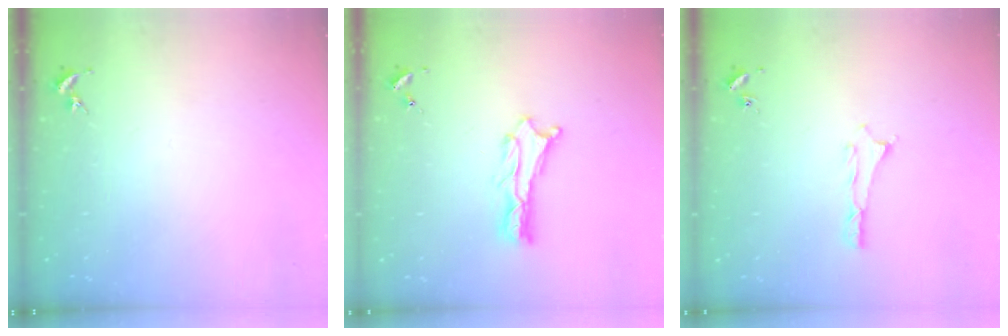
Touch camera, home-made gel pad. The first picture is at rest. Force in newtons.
{"total": 1.2, "press": 1.2, "slide": 0.2}
{"total": 0.6, "press": 0.5, "slide": 0.2}